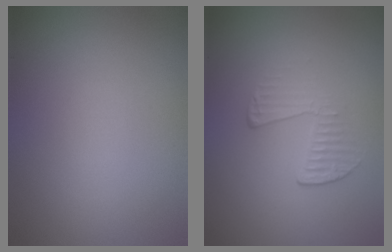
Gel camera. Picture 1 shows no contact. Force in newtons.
{"total": 1.9, "press": 0.7, "slide": 1.8}